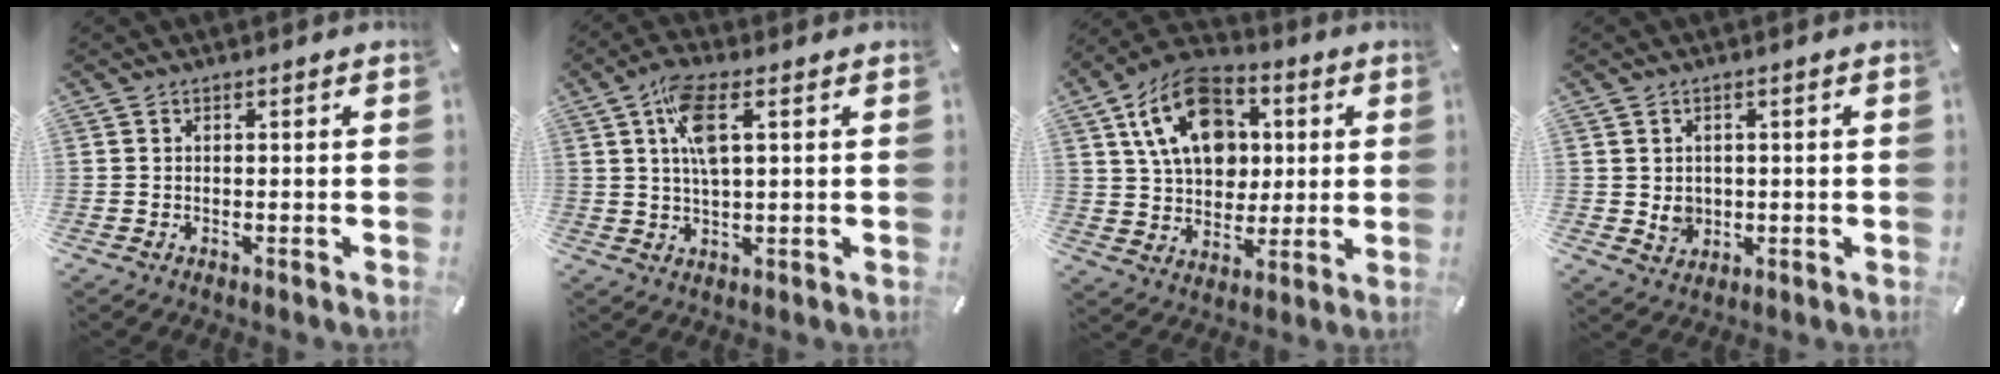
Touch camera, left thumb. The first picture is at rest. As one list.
[{"total": 8.2, "force": [2.7, 3.0, 7.1], "torque": [-0.143, 0.000, 0.045]}, {"total": 16.6, "force": [5.5, 12.2, 9.9], "torque": [-0.180, -0.003, 0.104]}, {"total": 3.7, "force": [0.4, 3.5, 1.1], "torque": [0.000, -0.004, 0.006]}]